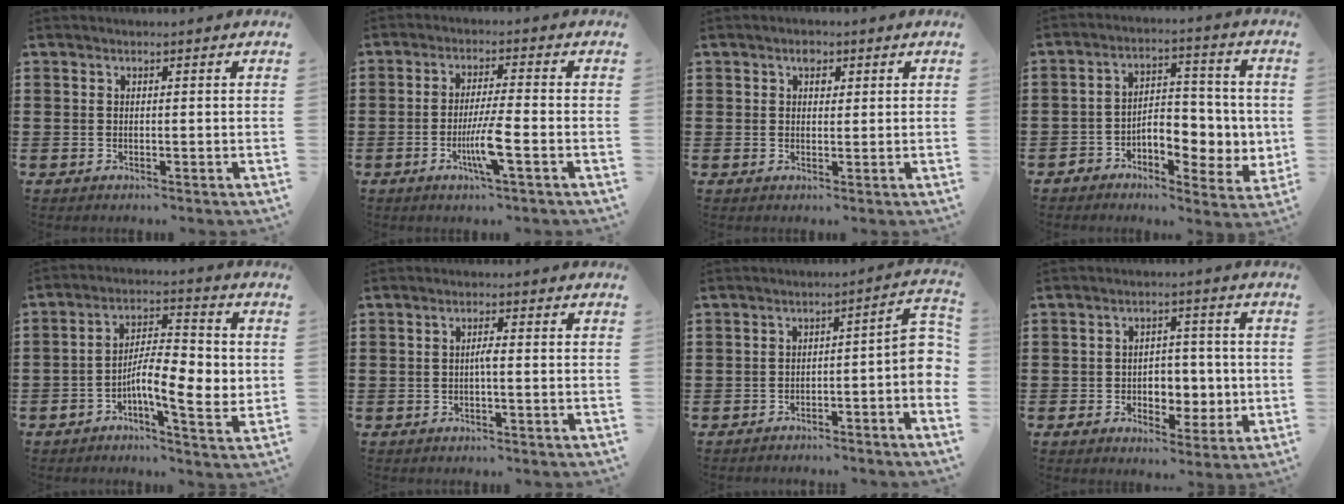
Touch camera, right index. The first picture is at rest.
{"total": 6.3, "force": [-2.3, 0.2, 5.8], "torque": [-0.109, -0.015, -0.043]}
{"total": 2.1, "force": [1.1, 1.3, 1.3], "torque": [-0.020, 0.002, 0.017]}
{"total": 6.4, "force": [-2.0, 4.4, 4.2], "torque": [-0.057, 0.001, -0.042]}
{"total": 8.9, "force": [-1.9, 3.1, 8.1], "torque": [-0.133, 0.000, -0.035]}
{"total": 1.7, "force": [-0.4, 0.0, 1.7], "torque": [-0.033, 0.001, -0.009]}
{"total": 5.2, "force": [-2.8, 0.8, 4.2], "torque": [-0.055, -0.005, -0.058]}
{"total": 5.3, "force": [-0.7, 4.5, 2.7], "torque": [-0.050, 0.008, -0.019]}